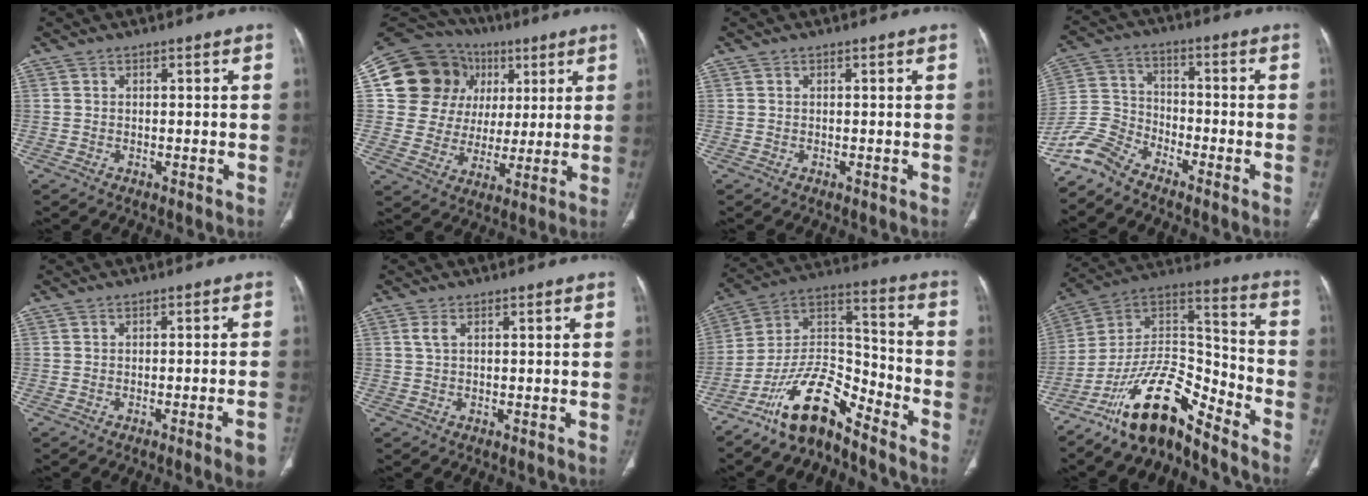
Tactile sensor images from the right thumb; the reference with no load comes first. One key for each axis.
{"total": 20.1, "fx": 6.0, "fy": 17.6, "fz": 7.5, "tx": -0.091, "ty": 0.037, "tz": 0.117}
{"total": 0.0}
{"total": 8.0, "fx": -7.2, "fy": 3.0, "fz": 2.0, "tx": -0.048, "ty": 0.044, "tz": -0.157}
{"total": 4.8, "fx": -2.6, "fy": 0.0, "fz": 4.0, "tx": -0.051, "ty": 0.007, "tz": -0.033}
{"total": 1.5, "fx": 0.3, "fy": 0.0, "fz": 1.4, "tx": -0.043, "ty": 0.005, "tz": 0.008}
{"total": 13.8, "fx": -10.6, "fy": 4.4, "fz": 7.7, "tx": -0.132, "ty": 0.096, "tz": -0.200}
{"total": 15.7, "fx": -12.1, "fy": 4.8, "fz": 8.8, "tx": -0.135, "ty": 0.110, "tz": -0.222}